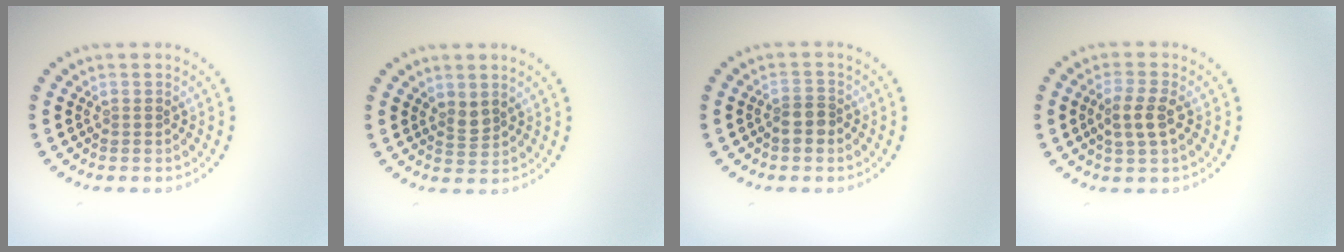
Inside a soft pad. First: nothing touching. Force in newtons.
{"total": 1.5, "press": 1.1, "slide": 0.9}
{"total": 2.0, "press": 1.7, "slide": 1.0}
{"total": 2.7, "press": 2.6, "slide": 0.7}